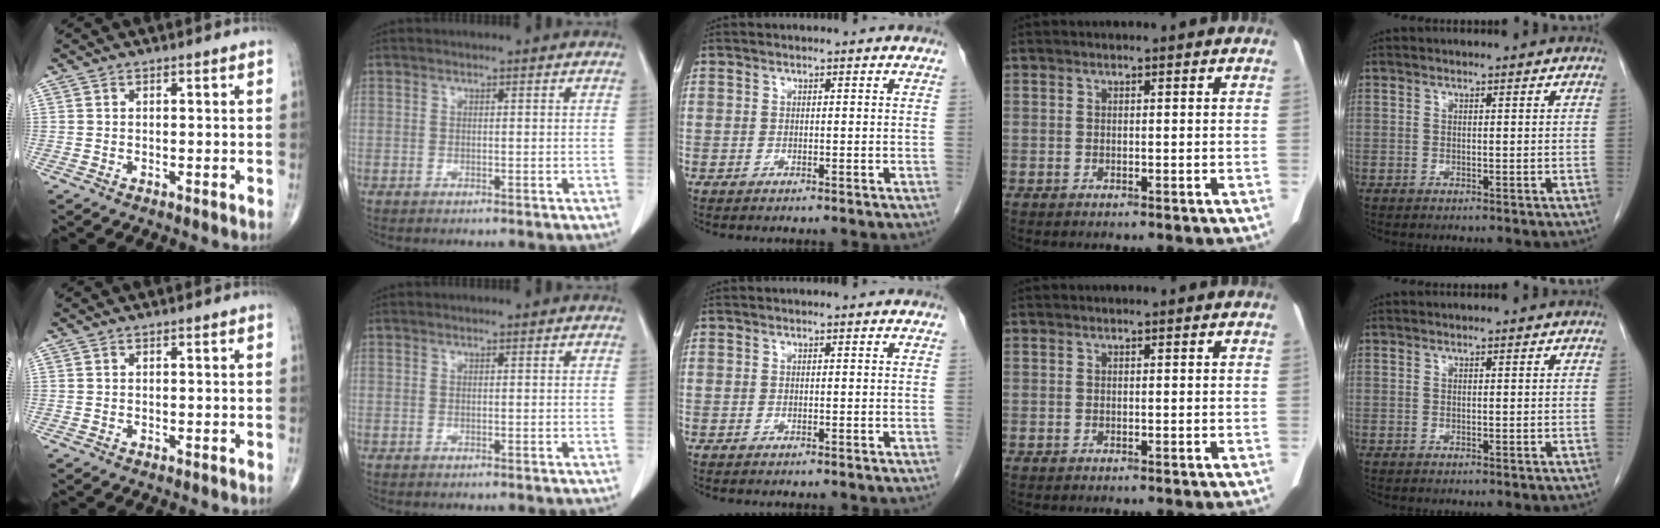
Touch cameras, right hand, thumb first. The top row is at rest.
{}